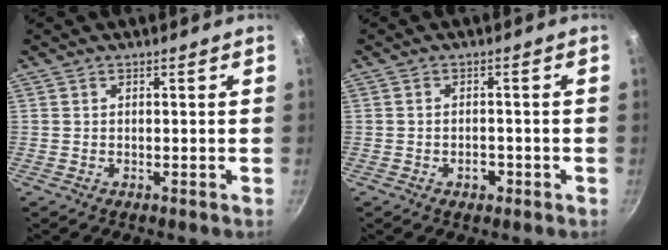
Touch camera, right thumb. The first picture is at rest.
{"total": 2.4, "force": [-1.1, 1.6, 1.4], "torque": [-0.012, 0.012, -0.014]}